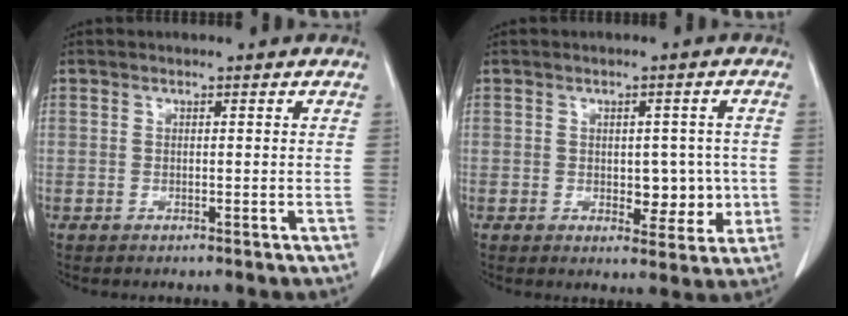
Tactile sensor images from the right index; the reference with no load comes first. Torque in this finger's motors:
{"motor_torque": [0.10, 0.18, 0.02, 0.00]}